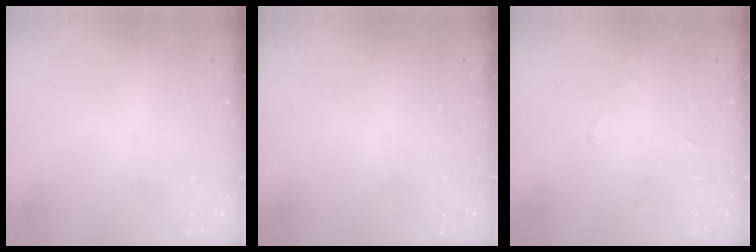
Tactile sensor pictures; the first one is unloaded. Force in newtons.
{"total": 0.0}
{"total": 2.2, "press": 2.2, "slide": 0.2}